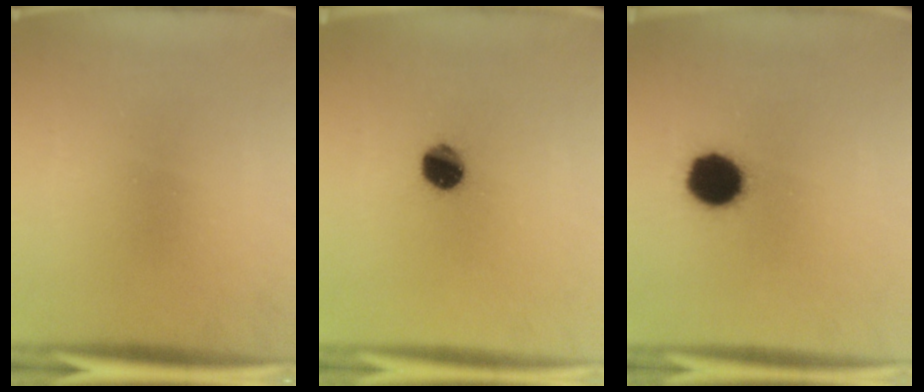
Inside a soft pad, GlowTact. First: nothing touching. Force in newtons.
{"total": 7.6}
{"total": 12.0}